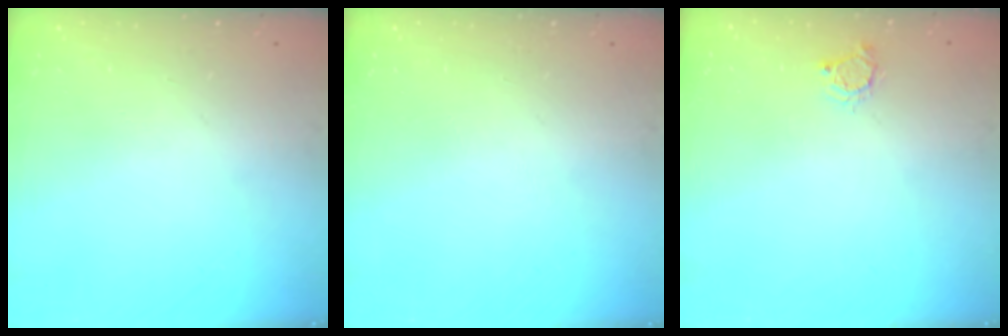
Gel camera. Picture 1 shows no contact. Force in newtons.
{"total": 0.0}
{"total": 4.6, "press": 4.6, "slide": 0.5}